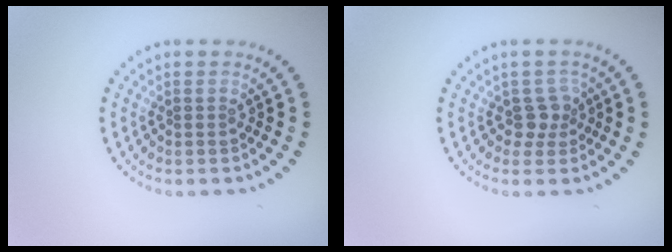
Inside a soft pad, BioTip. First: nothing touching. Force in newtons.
{"total": 1.8, "press": 1.3, "slide": 1.2}